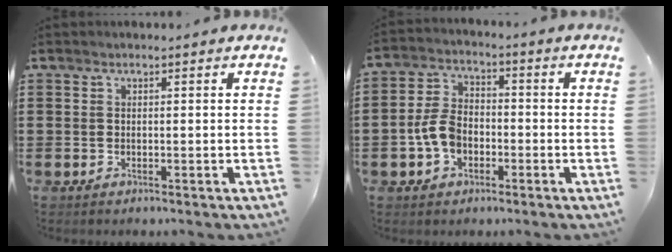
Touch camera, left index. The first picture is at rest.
{"total": 6.3, "force": [-1.9, 4.2, 4.3], "torque": [-0.111, 0.004, -0.045]}